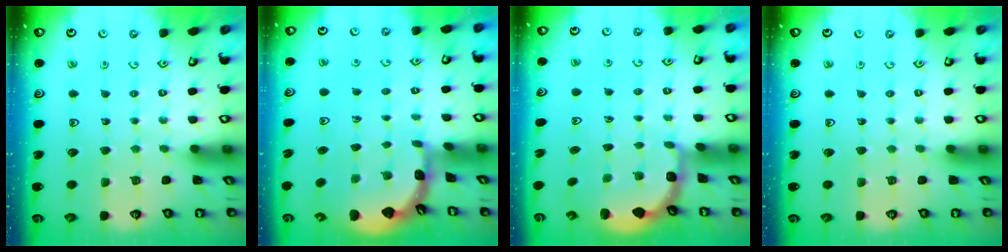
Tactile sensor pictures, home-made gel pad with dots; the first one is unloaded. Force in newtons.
{"total": 1.6, "press": 1.6, "slide": 0.2}
{"total": 2.5, "press": 1.9, "slide": 1.6}
{"total": 0.0}